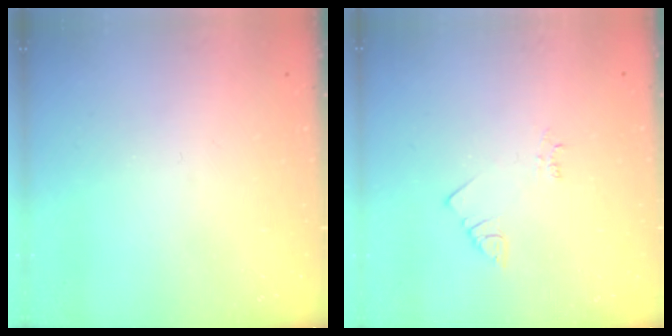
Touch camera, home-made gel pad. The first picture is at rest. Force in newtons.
{"total": 2.5, "press": 2.5, "slide": 0.5}